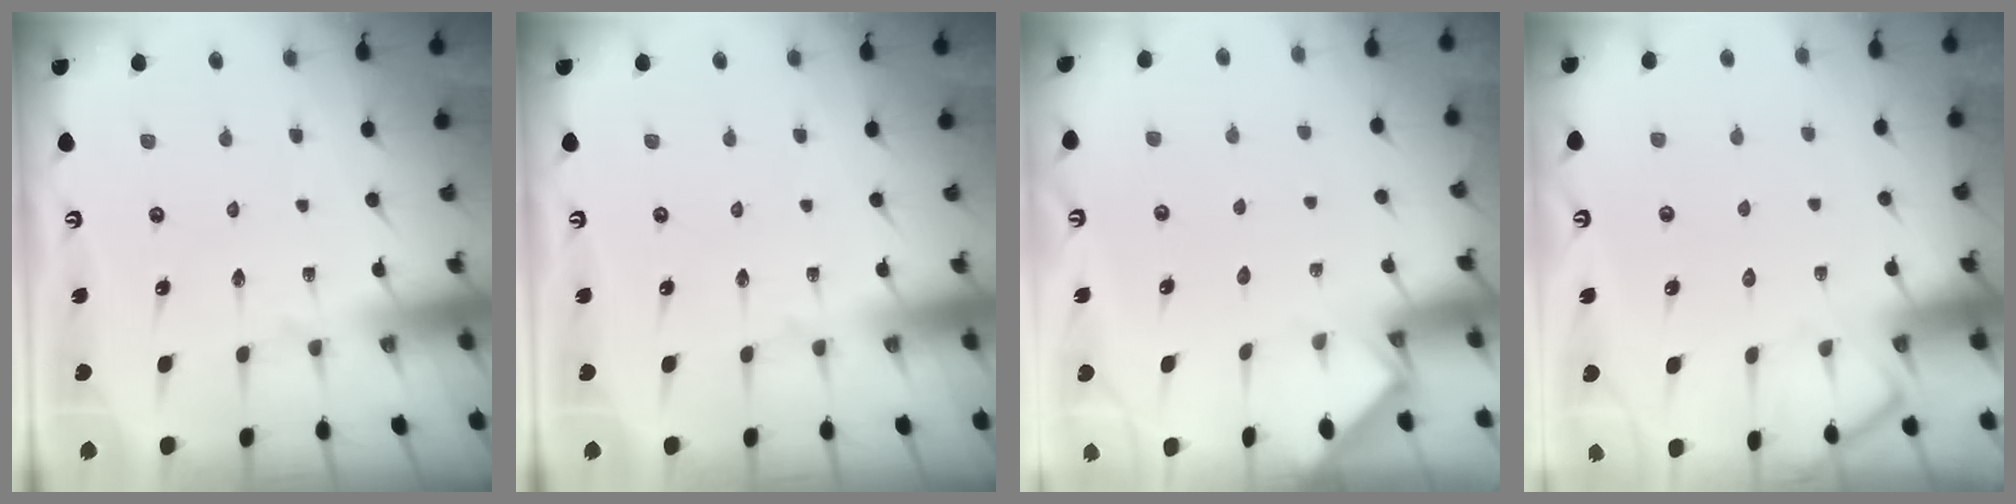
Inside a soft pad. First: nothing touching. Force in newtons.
{"total": 0.0}
{"total": 2.5, "press": 2.5, "slide": 0.4}
{"total": 6.2, "press": 6.2, "slide": 0.6}